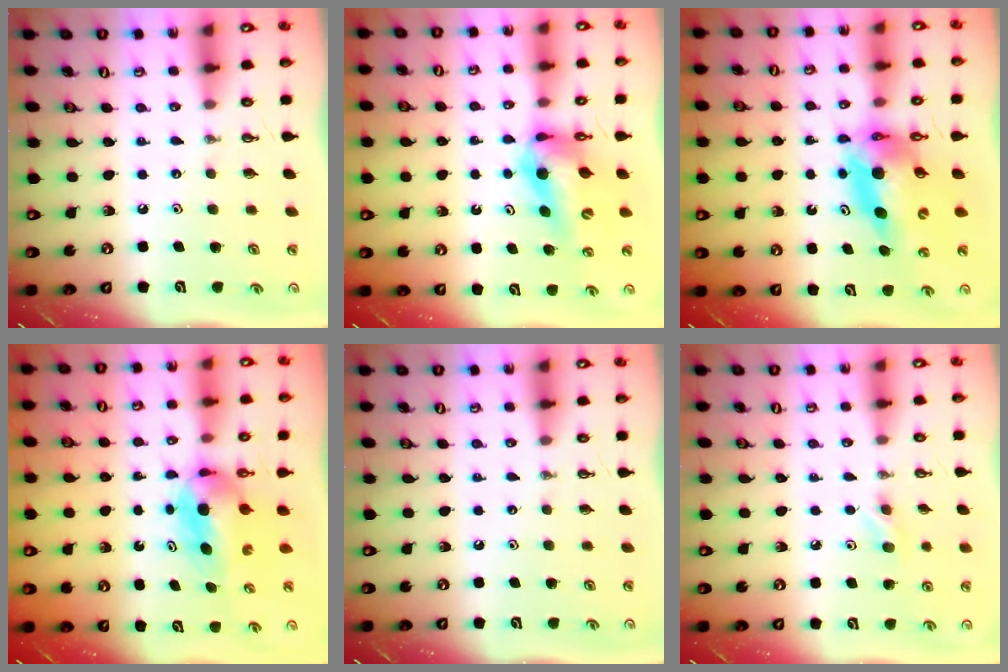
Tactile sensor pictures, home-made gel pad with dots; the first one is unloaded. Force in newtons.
{"total": 11.1, "press": 11.0, "slide": 1.0}
{"total": 11.6, "press": 11.6, "slide": 1.1}
{"total": 6.7, "press": 6.2, "slide": 2.6}
{"total": 0.0}
{"total": 5.0, "press": 4.8, "slide": 1.4}